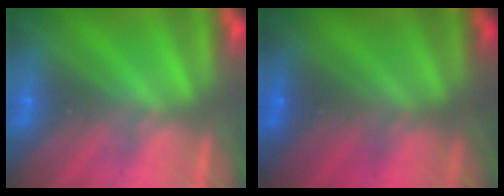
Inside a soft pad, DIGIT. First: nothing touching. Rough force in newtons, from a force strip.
{"total": 1.8}